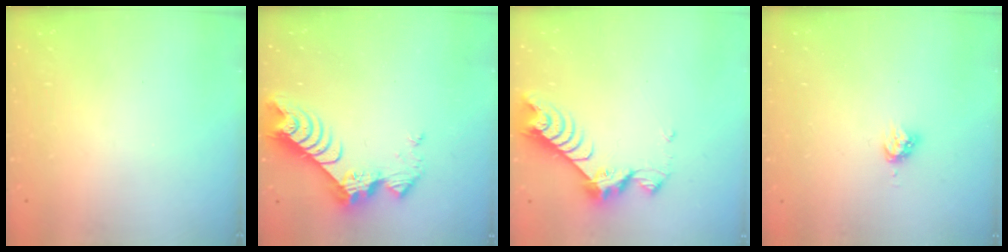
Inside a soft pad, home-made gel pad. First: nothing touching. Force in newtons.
{"total": 9.5, "press": 9.5, "slide": 0.8}
{"total": 8.1, "press": 8.1, "slide": 0.8}
{"total": 4.3, "press": 4.3, "slide": 0.3}